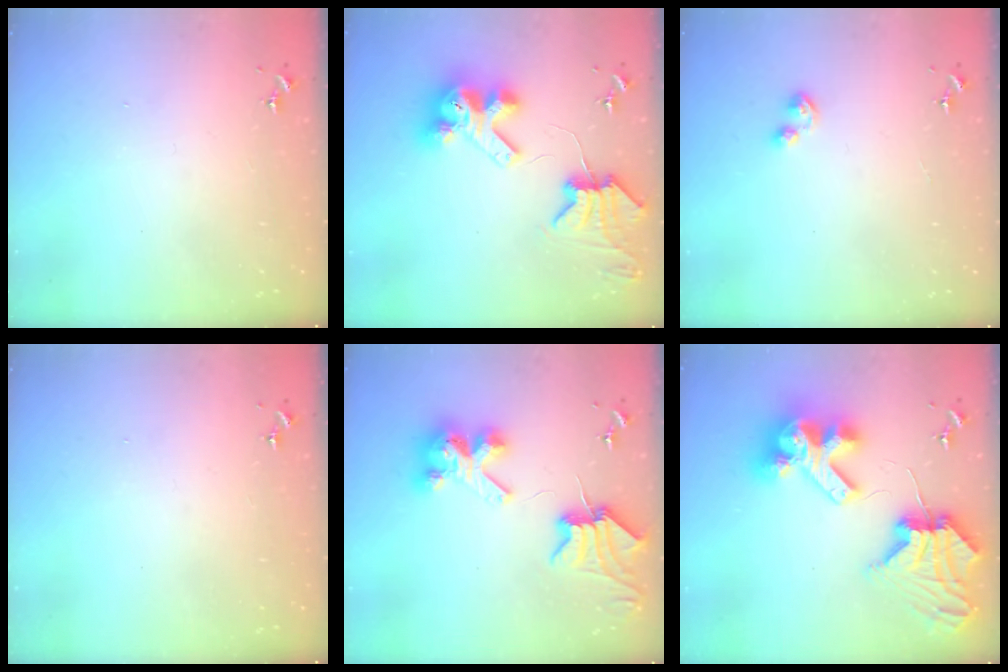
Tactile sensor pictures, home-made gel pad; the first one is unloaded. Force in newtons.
{"total": 12.1, "press": 11.9, "slide": 1.7}
{"total": 5.1, "press": 5.0, "slide": 0.6}
{"total": 0.0}
{"total": 10.3, "press": 10.2, "slide": 1.4}
{"total": 22.1, "press": 21.9, "slide": 2.9}